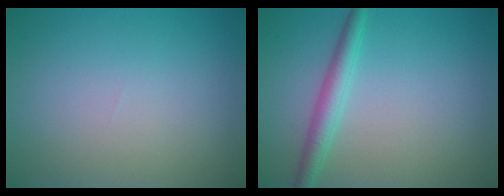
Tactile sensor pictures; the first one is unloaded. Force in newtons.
{"total": 2.5, "press": 2.5, "slide": 0.1}